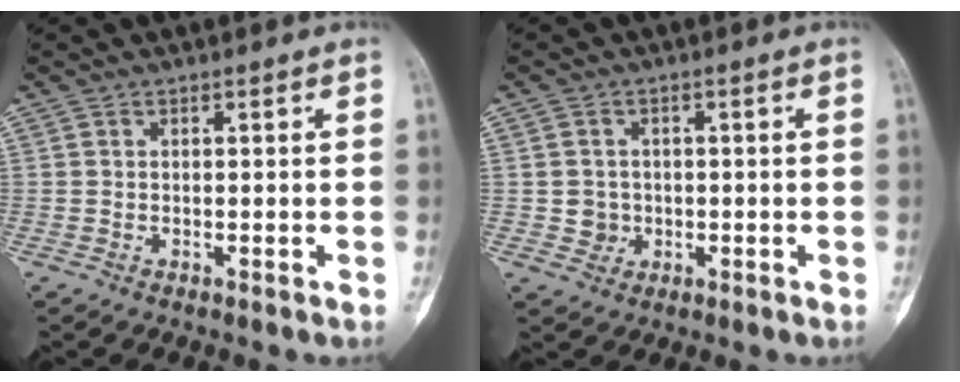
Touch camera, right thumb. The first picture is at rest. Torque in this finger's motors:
{"motor_torque": [-0.11, 0.02, -0.09, 0.42, -0.11]}